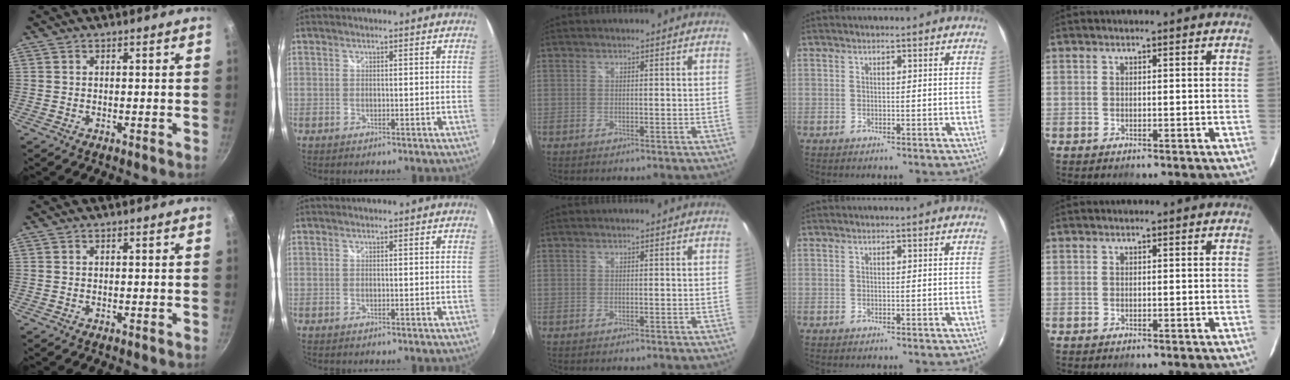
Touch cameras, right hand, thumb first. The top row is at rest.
{}